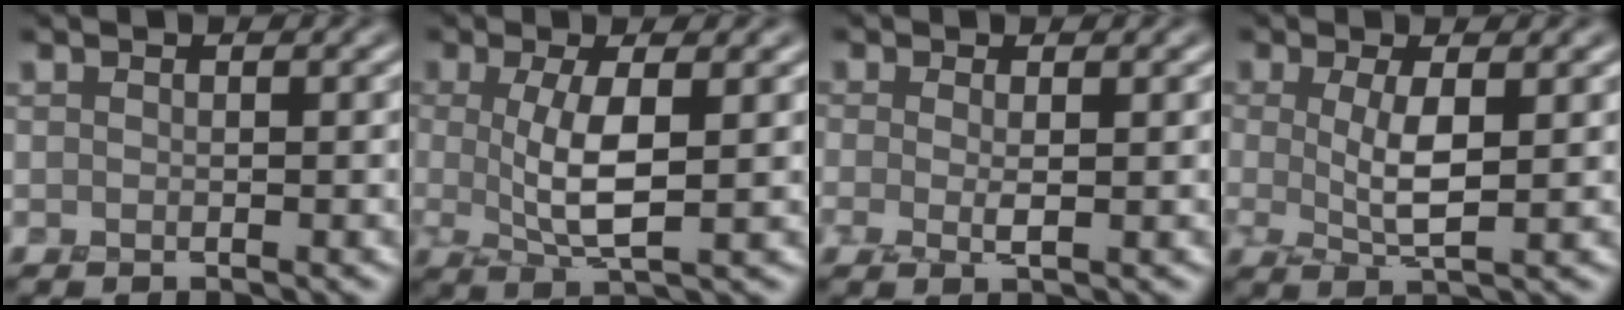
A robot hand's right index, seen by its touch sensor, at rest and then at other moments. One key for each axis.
{"total": 4.2, "fx": 0.2, "fy": 0.9, "fz": 4.1, "tx": -0.085, "ty": -0.004, "tz": 0.009}
{"total": 1.2, "fx": -0.3, "fy": 0.1, "fz": 1.2, "tx": -0.027, "ty": -0.008, "tz": -0.004}
{"total": 3.1, "fx": 0.2, "fy": 0.6, "fz": 3.1, "tx": -0.064, "ty": -0.008, "tz": 0.009}